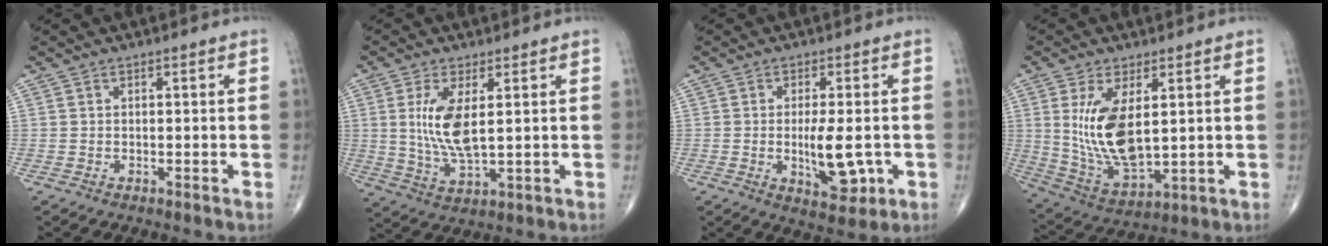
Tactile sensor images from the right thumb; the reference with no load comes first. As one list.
[{"total": 9.1, "force": [1.8, 3.3, 8.3], "torque": [-0.174, -0.020, 0.042]}, {"total": 8.3, "force": [-1.3, 3.2, 7.5], "torque": [-0.109, -0.012, -0.012]}, {"total": 13.9, "force": [2.7, 6.4, 12.0], "torque": [-0.229, -0.023, 0.071]}]